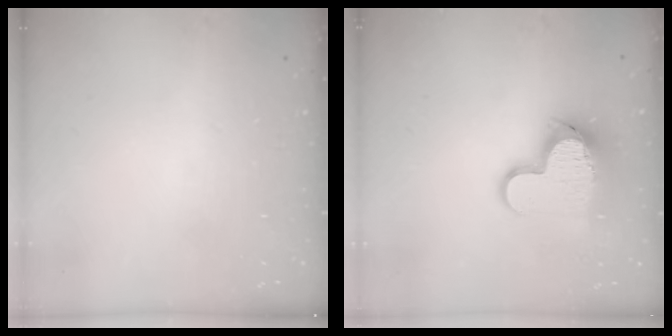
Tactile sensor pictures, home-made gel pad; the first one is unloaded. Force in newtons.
{"total": 13.9, "press": 13.8, "slide": 1.8}